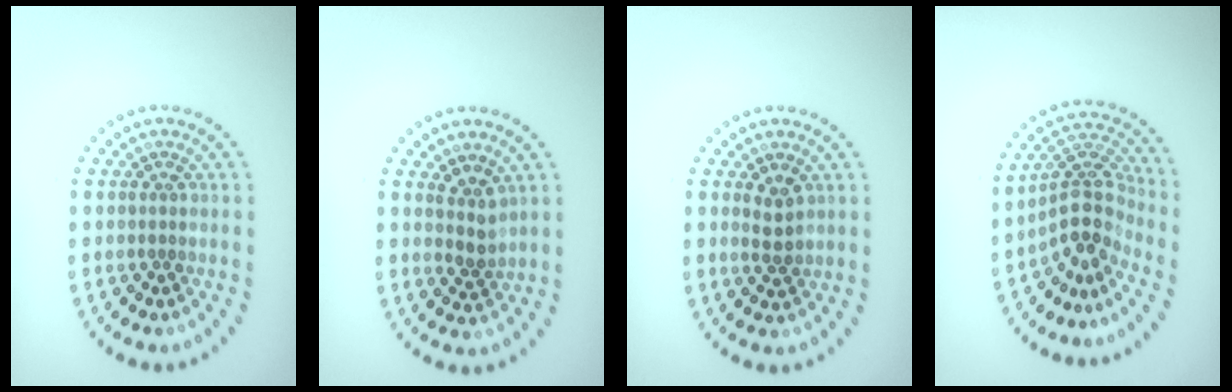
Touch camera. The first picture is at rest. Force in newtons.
{"total": 1.8, "press": 1.5, "slide": 1.0}
{"total": 1.9, "press": 1.8, "slide": 0.6}
{"total": 4.1, "press": 3.1, "slide": 2.6}